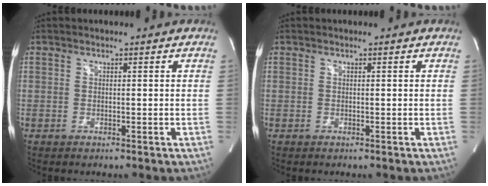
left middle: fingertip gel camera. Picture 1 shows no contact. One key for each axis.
{"total": 0.0}